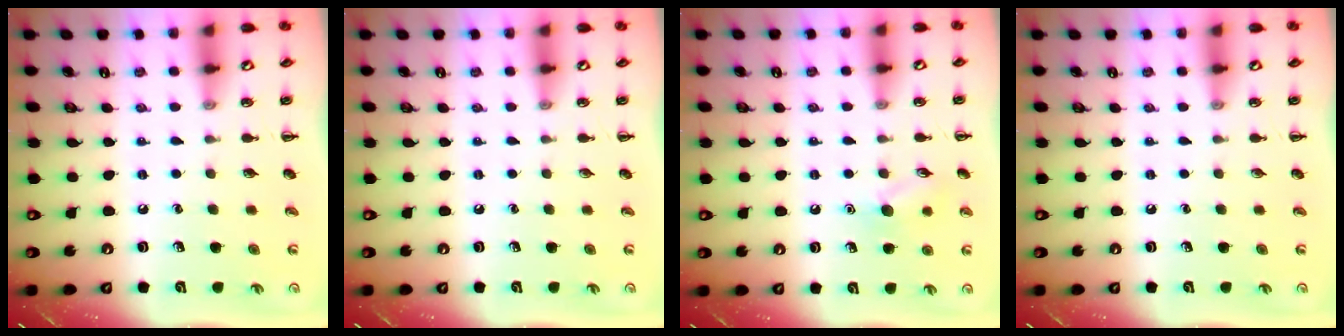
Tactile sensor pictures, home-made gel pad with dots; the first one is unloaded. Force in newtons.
{"total": 0.0}
{"total": 8.1, "press": 8.0, "slide": 1.2}
{"total": 0.0}